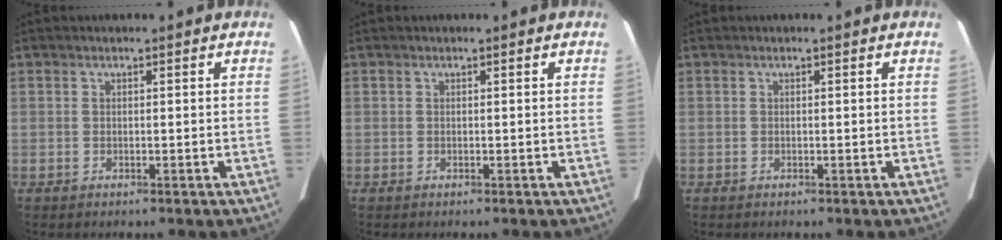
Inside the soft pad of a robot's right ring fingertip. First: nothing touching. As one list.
[{"total": 0.0}, {"total": 0.0}]